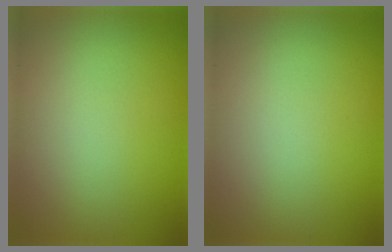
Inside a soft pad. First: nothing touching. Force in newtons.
{"total": 0.0}